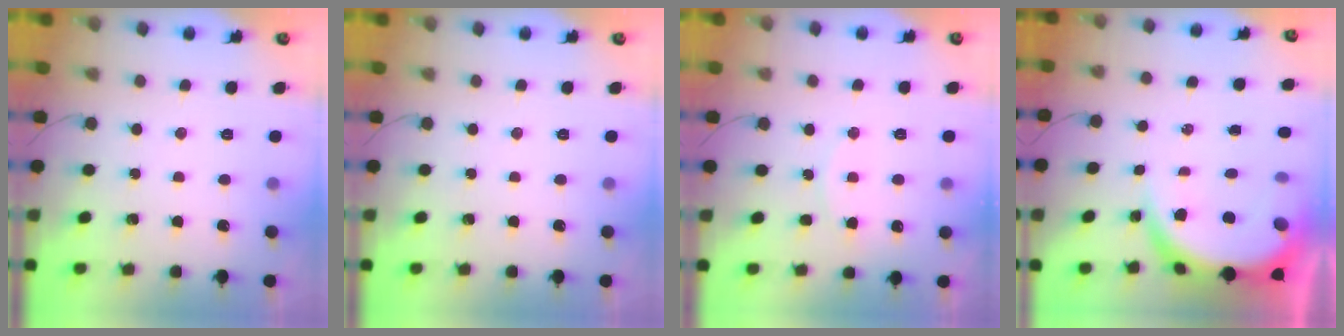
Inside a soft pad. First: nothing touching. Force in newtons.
{"total": 0.0}
{"total": 9.3, "press": 9.3, "slide": 0.3}
{"total": 8.3, "press": 8.2, "slide": 1.1}